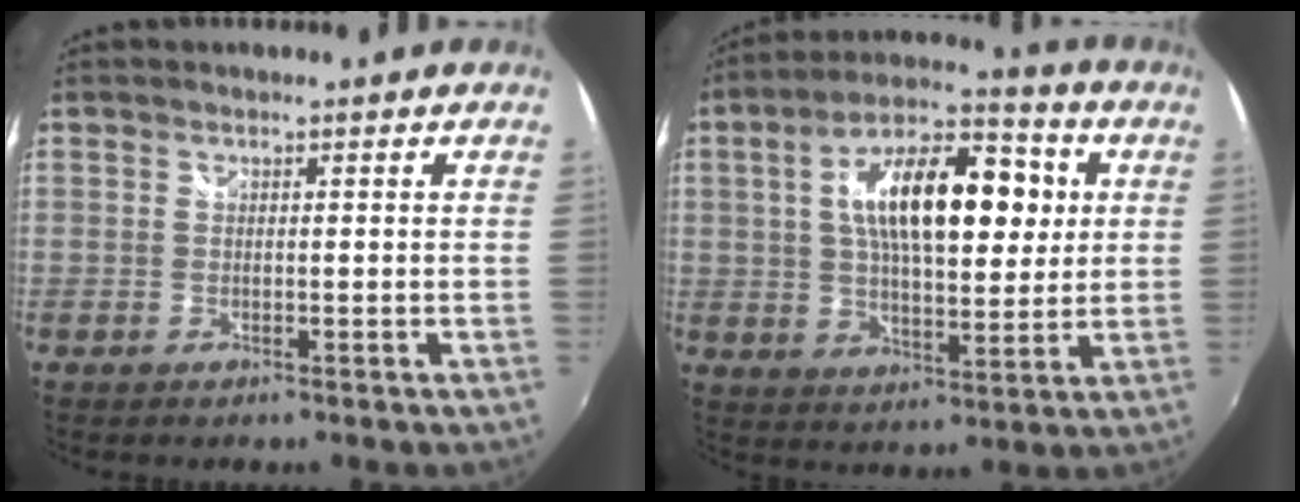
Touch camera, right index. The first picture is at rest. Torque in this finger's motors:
{"motor_torque": [1.33, 0.81, 1.05, 0.21]}